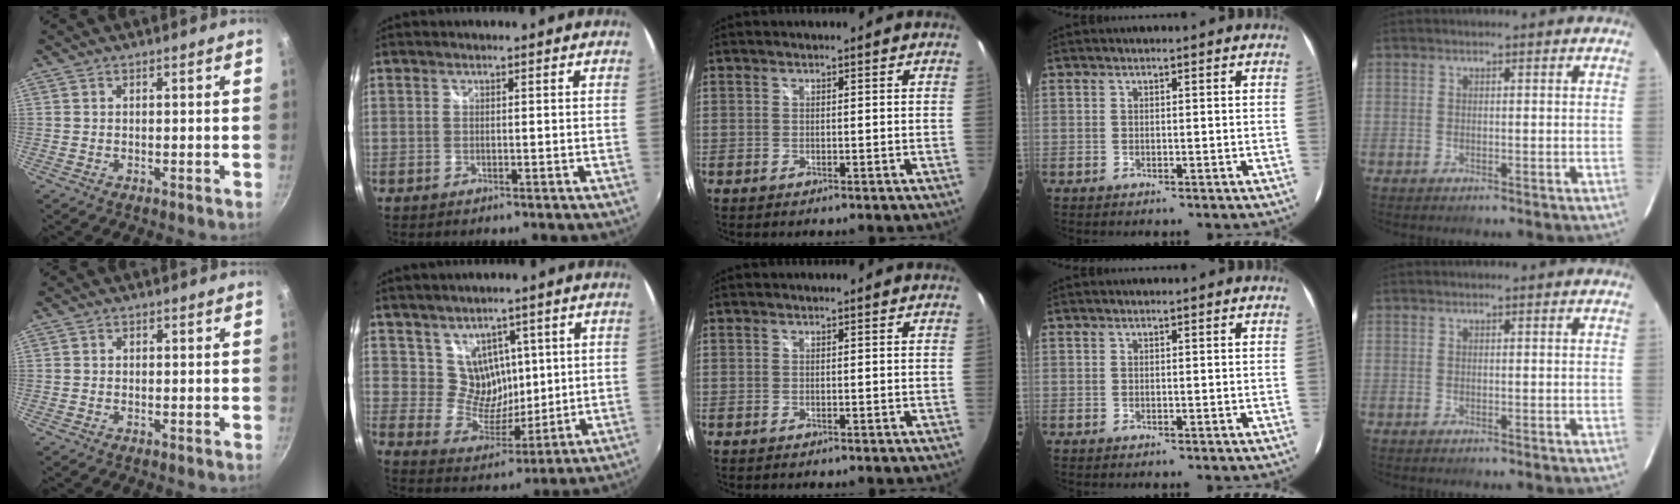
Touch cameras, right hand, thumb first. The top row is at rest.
{"thumb": {"total": 0.6, "force": [-0.1, 0.6, 0.2], "torque": [-0.002, 0.003, -0.003]}, "index": {"total": 7.8, "force": [3.7, 6.4, 2.5], "torque": [-0.037, 0.002, 0.081]}}